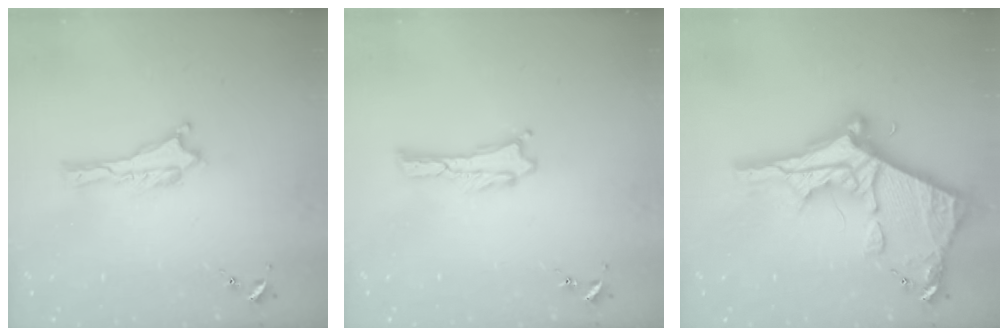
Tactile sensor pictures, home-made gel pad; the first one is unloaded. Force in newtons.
{"total": 0.0}
{"total": 13.1, "press": 13.0, "slide": 1.2}